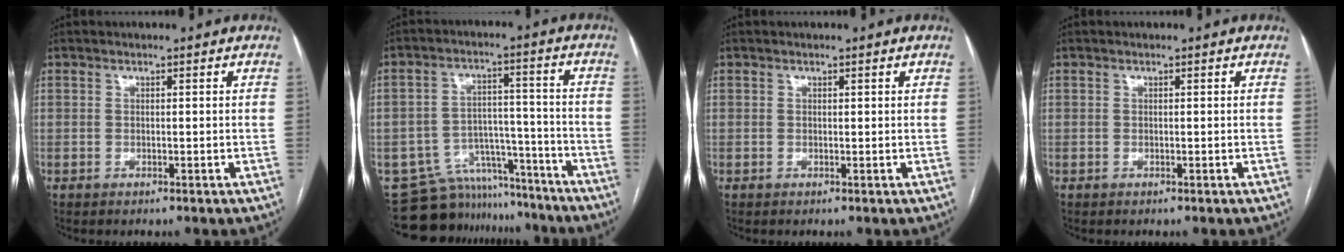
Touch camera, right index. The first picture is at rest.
{"total": 13.2, "force": [-11.9, 5.7, 0.5], "torque": [-0.002, 0.049, -0.173]}
{"total": 0.0}
{"total": 0.0}